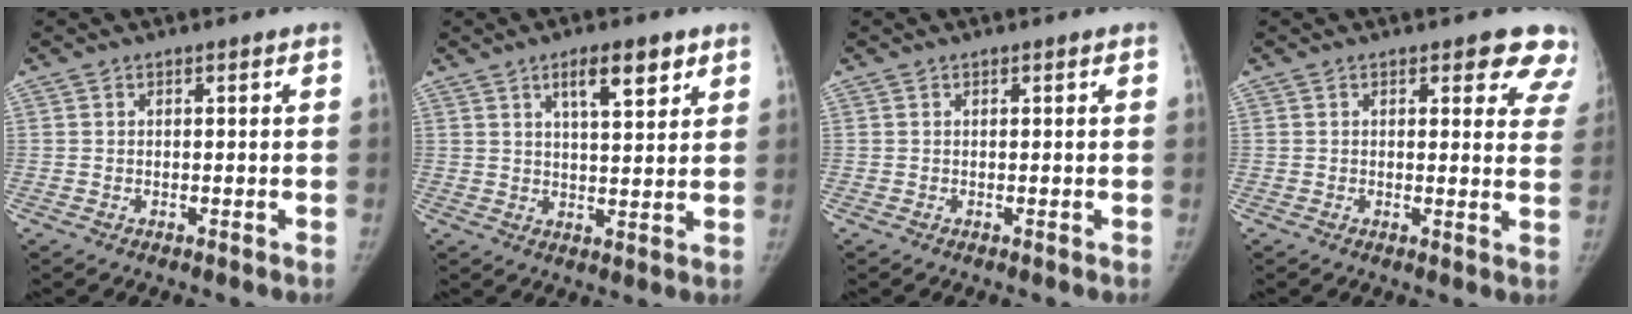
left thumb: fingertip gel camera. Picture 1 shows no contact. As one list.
[{"total": 7.9, "force": [4.5, 2.6, 5.9], "torque": [-0.076, -0.024, 0.070]}, {"total": 0.0}, {"total": 8.7, "force": [6.8, 3.8, 3.9], "torque": [0.008, -0.030, 0.054]}]